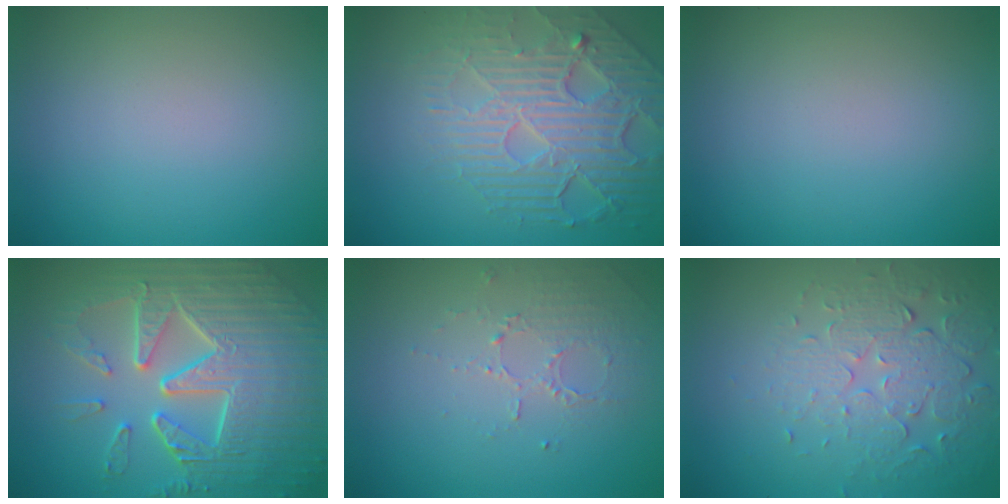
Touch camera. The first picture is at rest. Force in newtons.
{"total": 7.5, "press": 5.4, "slide": 5.3}
{"total": 0.0}
{"total": 9.6, "press": 6.3, "slide": 7.2}
{"total": 1.6, "press": 1.0, "slide": 1.3}
{"total": 5.4, "press": 3.7, "slide": 3.9}